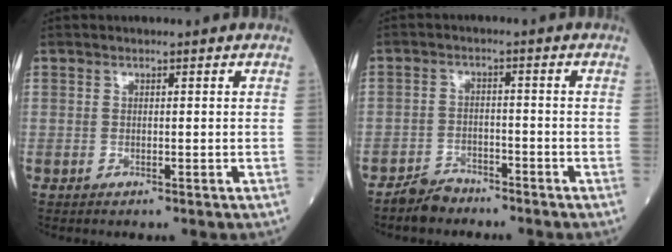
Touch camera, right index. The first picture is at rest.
{"total": 3.6, "force": [-3.3, 1.4, 0.3], "torque": [-0.012, 0.001, -0.062]}